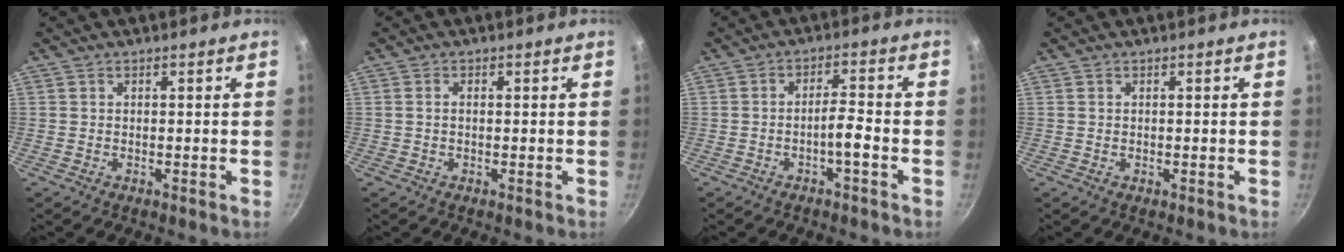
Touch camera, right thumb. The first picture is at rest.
{"total": 1.1, "force": [0.0, 0.6, 0.9], "torque": [-0.018, 0.003, -0.001]}
{"total": 3.7, "force": [-1.9, 0.6, 3.1], "torque": [-0.058, 0.023, -0.032]}
{"total": 0.0}